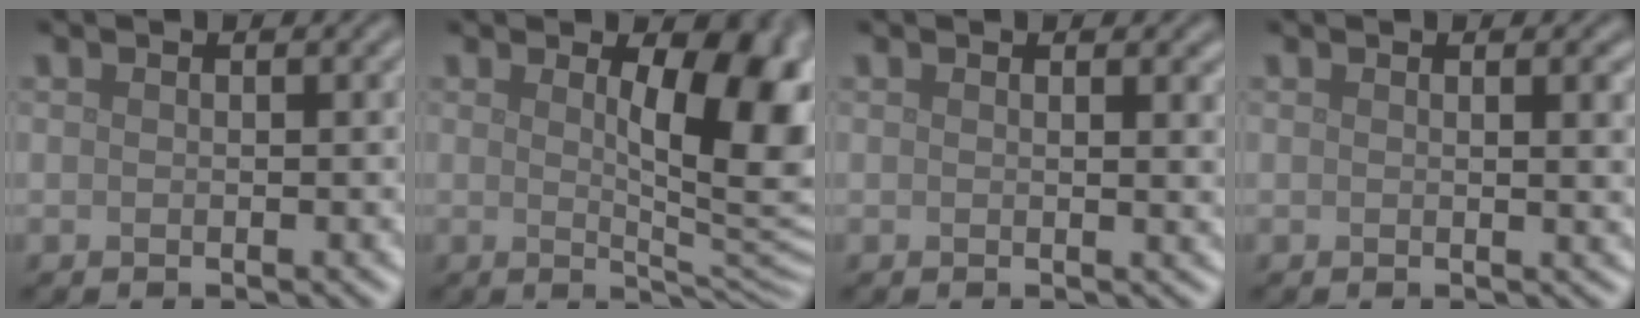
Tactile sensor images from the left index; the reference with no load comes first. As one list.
[{"total": 9.1, "force": [2.0, 2.8, 8.4], "torque": [-0.115, -0.004, 0.035]}, {"total": 1.6, "force": [0.9, 0.6, 1.2], "torque": [-0.007, 0.000, 0.012]}, {"total": 2.1, "force": [0.8, 0.7, 1.8], "torque": [-0.012, 0.002, 0.009]}]